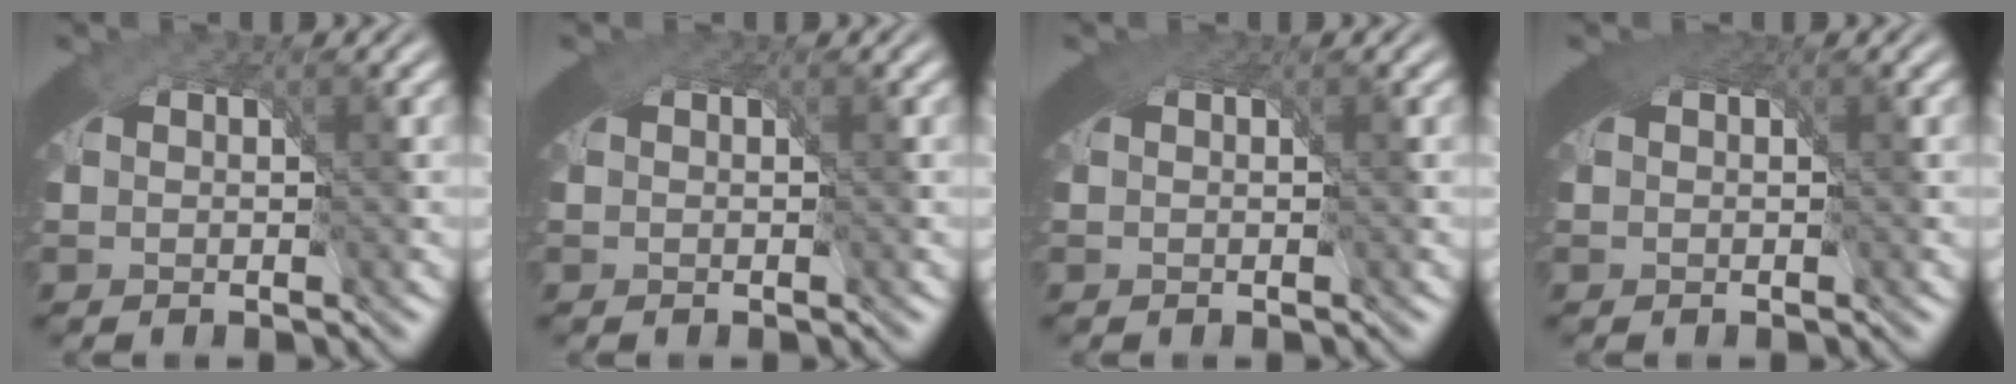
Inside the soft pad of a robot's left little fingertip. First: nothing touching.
{"total": 0.9, "force": [0.4, 0.7, 0.5], "torque": [-0.010, -0.002, 0.006]}
{"total": 1.5, "force": [0.9, 0.9, 0.9], "torque": [-0.015, -0.003, 0.014]}
{"total": 2.3, "force": [1.0, 1.3, 1.7], "torque": [-0.029, -0.006, 0.017]}